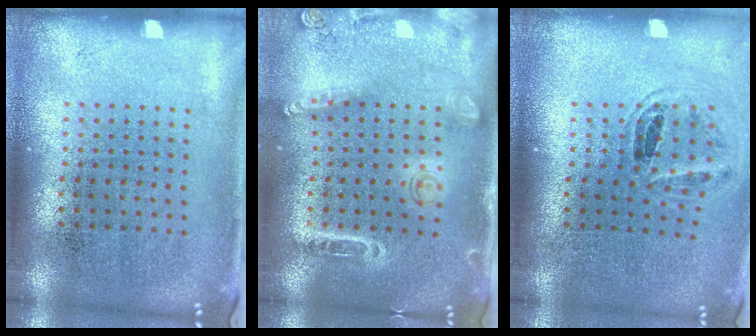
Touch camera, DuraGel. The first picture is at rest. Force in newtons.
{"total": 1.6, "press": 1.5, "slide": 0.5}
{"total": 0.9, "press": 0.9, "slide": 0.2}